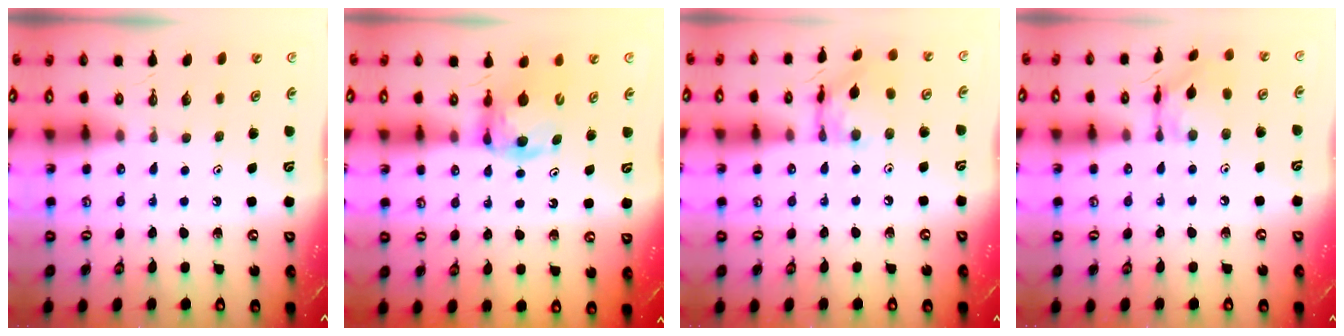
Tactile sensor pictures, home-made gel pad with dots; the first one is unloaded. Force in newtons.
{"total": 7.8, "press": 7.8, "slide": 0.5}
{"total": 10.9, "press": 10.8, "slide": 0.9}
{"total": 10.6, "press": 10.6, "slide": 0.7}